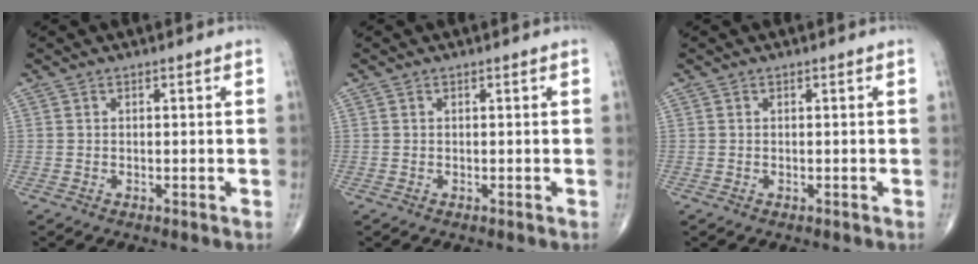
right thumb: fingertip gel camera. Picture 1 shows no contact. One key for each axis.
{"total": 0.0}
{"total": 0.0}